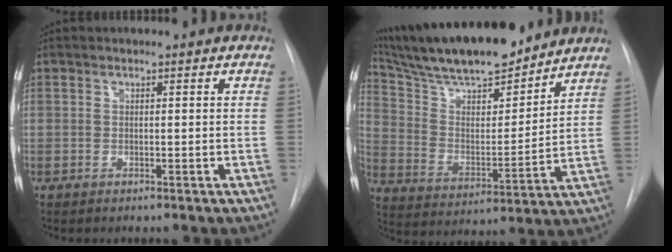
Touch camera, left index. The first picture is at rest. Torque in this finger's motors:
{"motor_torque": [0.18, -0.70, 0.43, 0.10]}